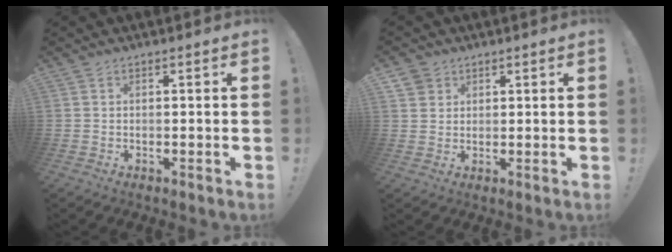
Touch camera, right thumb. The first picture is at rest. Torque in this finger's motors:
{"motor_torque": [0.46, 0.32, 0.10, -0.11, -0.20]}